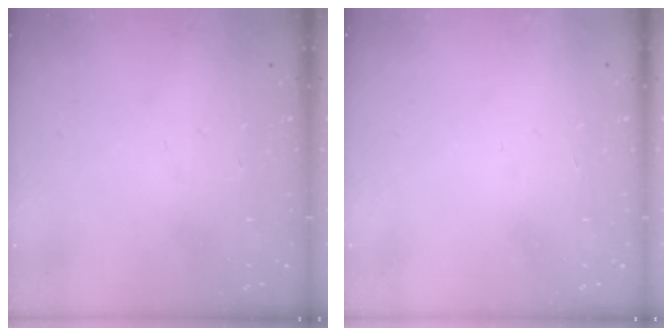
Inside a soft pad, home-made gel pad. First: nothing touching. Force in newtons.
{"total": 1.7, "press": 1.7, "slide": 0.1}